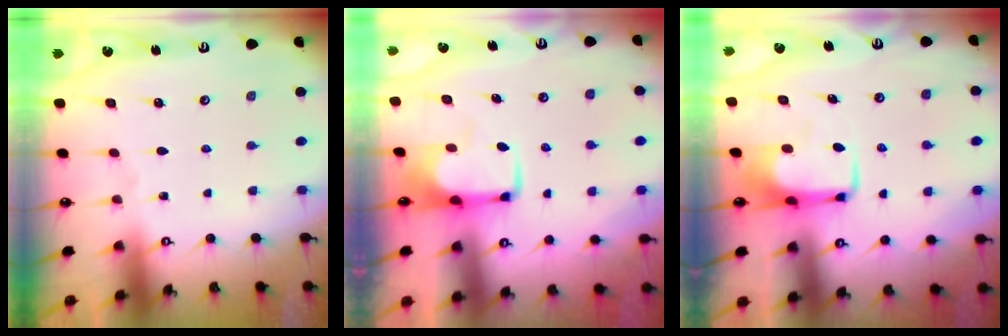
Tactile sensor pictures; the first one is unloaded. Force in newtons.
{"total": 1.8, "press": 1.7, "slide": 0.4}
{"total": 5.7, "press": 5.6, "slide": 1.1}